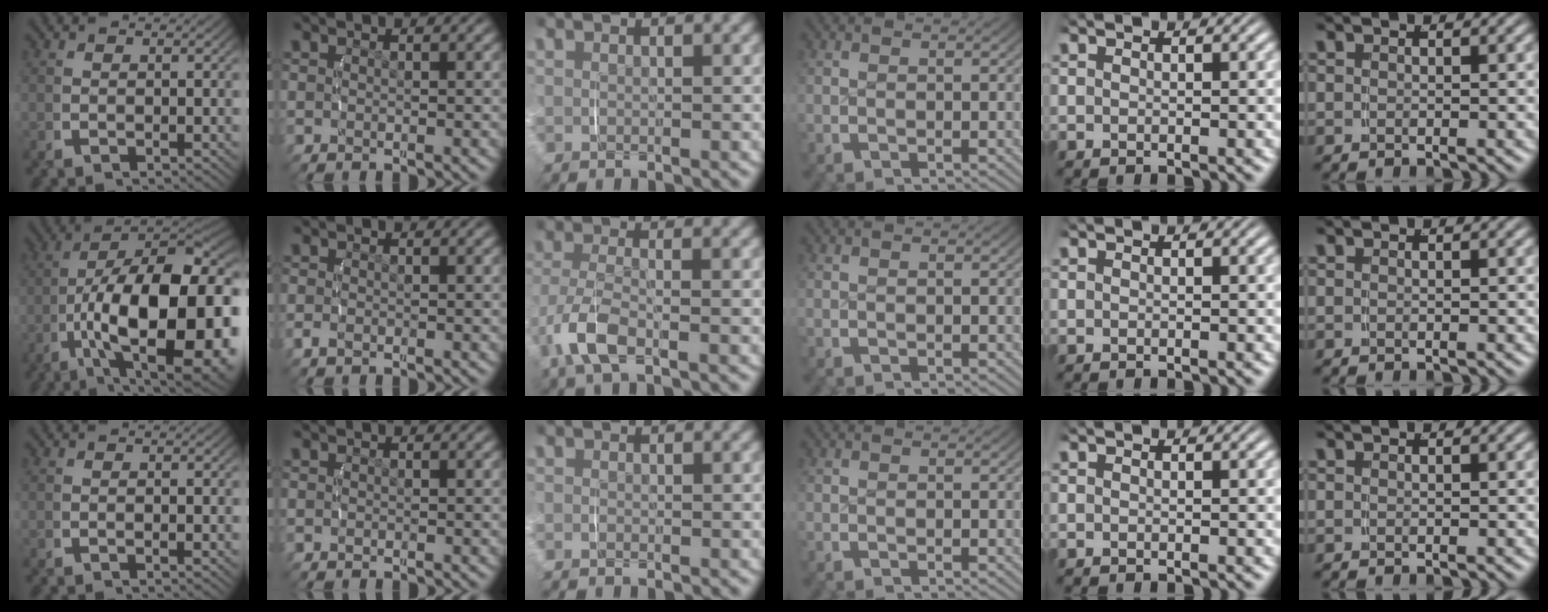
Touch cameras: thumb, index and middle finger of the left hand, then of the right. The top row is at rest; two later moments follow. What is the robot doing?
{"motion": "lift_and_place", "object": "glasses case"}